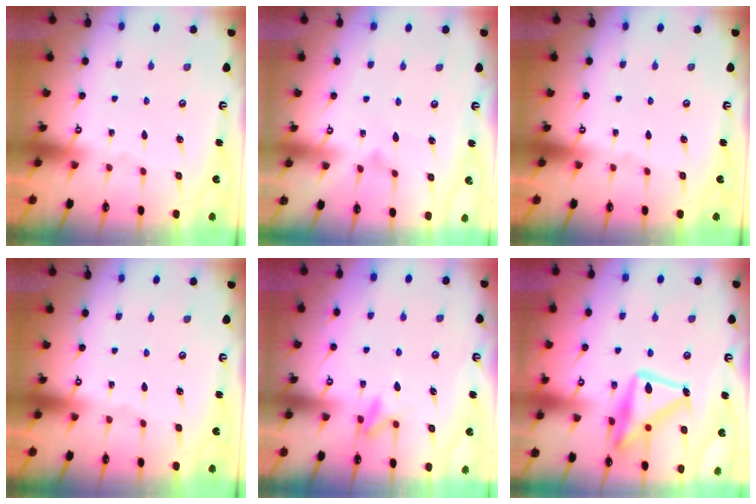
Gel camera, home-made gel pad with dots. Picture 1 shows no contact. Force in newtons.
{"total": 4.2, "press": 4.2, "slide": 0.3}
{"total": 0.0}
{"total": 0.0}
{"total": 8.6, "press": 8.5, "slide": 1.1}
{"total": 20.2, "press": 20.2, "slide": 1.5}